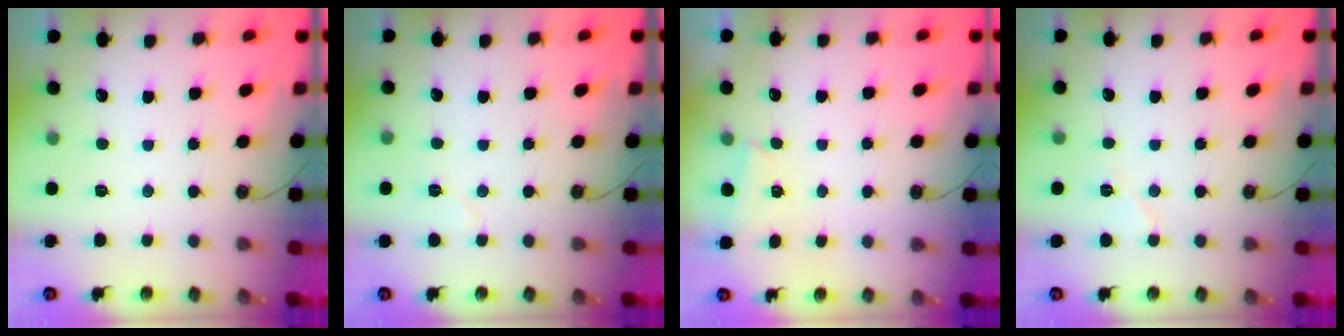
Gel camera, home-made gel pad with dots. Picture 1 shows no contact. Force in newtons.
{"total": 4.2, "press": 4.0, "slide": 1.3}
{"total": 1.1, "press": 1.0, "slide": 0.3}
{"total": 6.3, "press": 5.8, "slide": 2.5}